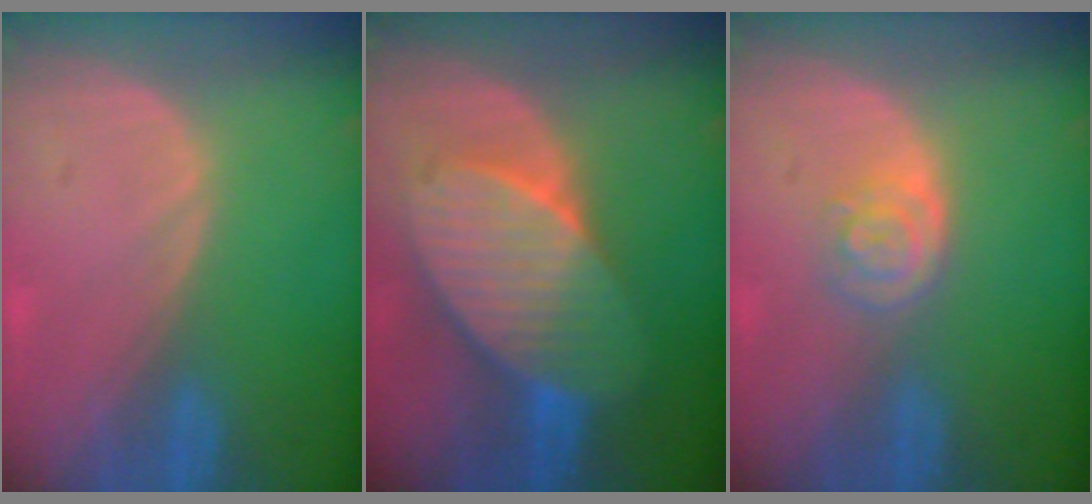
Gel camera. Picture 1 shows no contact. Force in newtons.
{"total": 9.6, "press": 9.6, "slide": 0.4}
{"total": 3.3, "press": 3.3, "slide": 0.3}